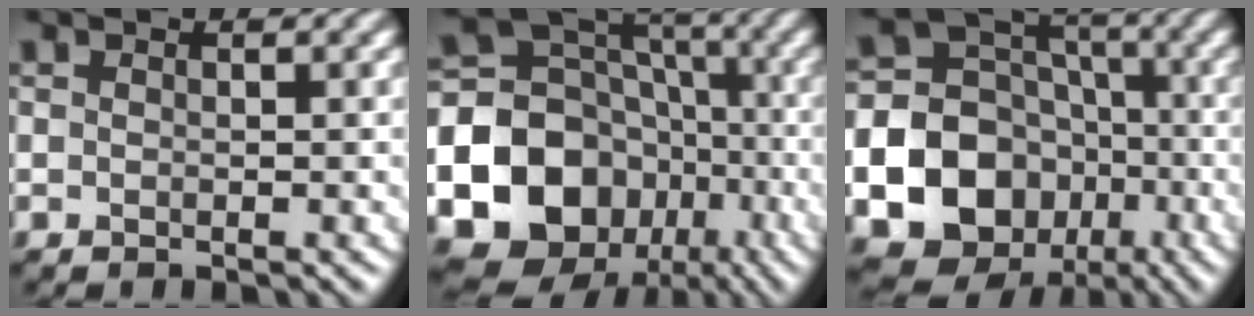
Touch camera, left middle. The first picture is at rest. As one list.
[{"total": 17.8, "force": [-6.6, 14.9, 7.1], "torque": [-0.158, -0.019, -0.122]}, {"total": 21.6, "force": [-8.5, 18.8, 6.2], "torque": [-0.156, -0.051, -0.158]}]